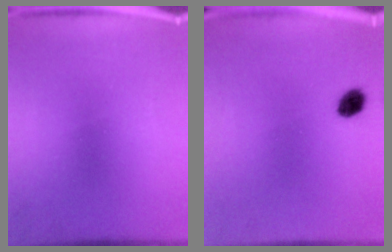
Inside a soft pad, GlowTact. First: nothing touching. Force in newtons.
{"total": 3.1}